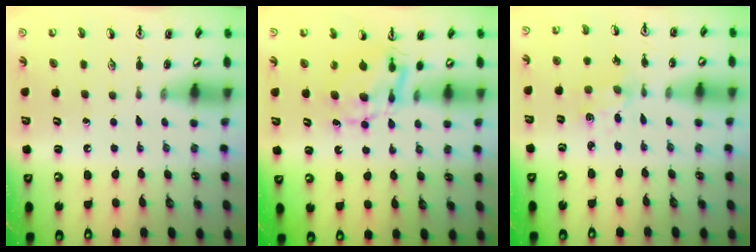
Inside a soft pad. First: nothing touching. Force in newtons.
{"total": 6.5, "press": 6.4, "slide": 0.6}
{"total": 2.1, "press": 2.1, "slide": 0.3}